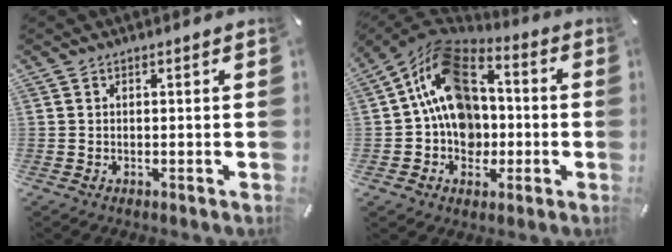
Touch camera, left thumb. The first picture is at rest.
{"total": 17.7, "force": [0.8, 14.1, 10.6], "torque": [-0.195, 0.004, 0.015]}